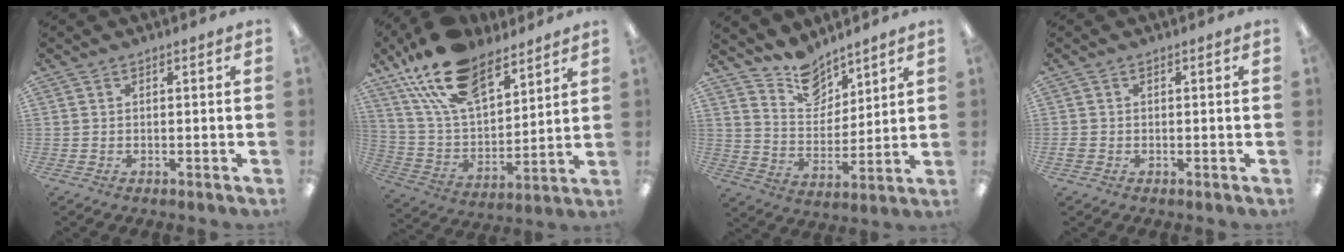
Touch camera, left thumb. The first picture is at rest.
{"total": 20.8, "force": [14.4, 10.1, 11.1], "torque": [-0.213, -0.066, 0.261]}
{"total": 11.4, "force": [9.5, 5.6, 2.8], "torque": [-0.045, -0.066, 0.181]}
{"total": 1.3, "force": [-0.4, 1.1, 0.7], "torque": [-0.010, 0.004, -0.007]}